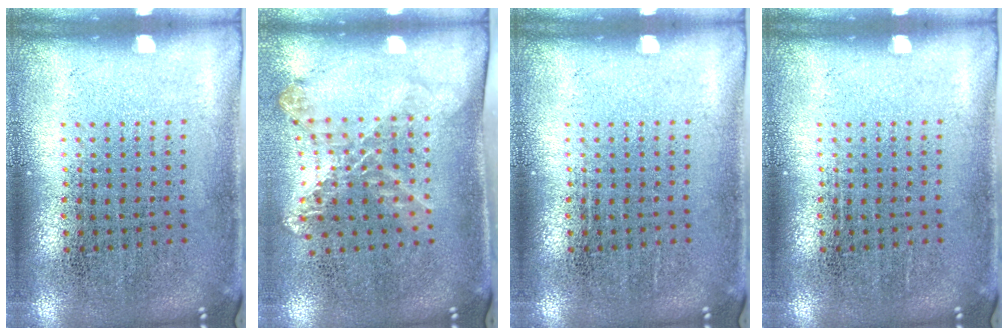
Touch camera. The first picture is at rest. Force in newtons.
{"total": 1.5, "press": 1.3, "slide": 0.8}
{"total": 0.0}
{"total": 0.0}